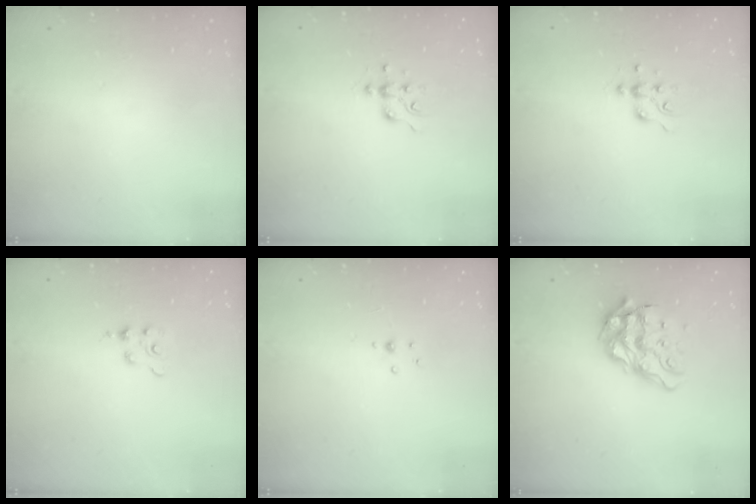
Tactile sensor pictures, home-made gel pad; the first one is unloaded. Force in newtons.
{"total": 6.4, "press": 6.3, "slide": 0.6}
{"total": 6.4, "press": 6.3, "slide": 0.6}
{"total": 1.8, "press": 1.8, "slide": 0.4}
{"total": 2.5, "press": 2.3, "slide": 1.0}
{"total": 15.8, "press": 15.7, "slide": 1.6}